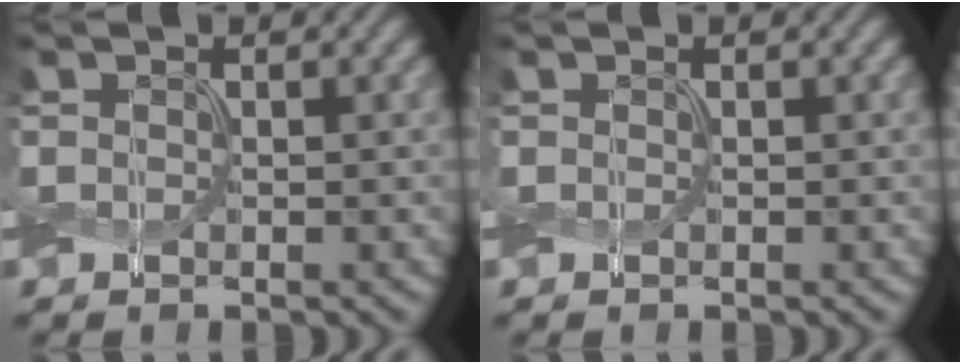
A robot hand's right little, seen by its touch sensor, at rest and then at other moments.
{"total": 0.0}